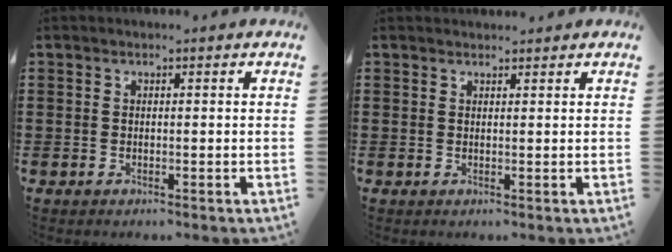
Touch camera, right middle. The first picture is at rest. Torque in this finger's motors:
{"motor_torque": [-0.01, -0.01, 0.00, 0.00]}